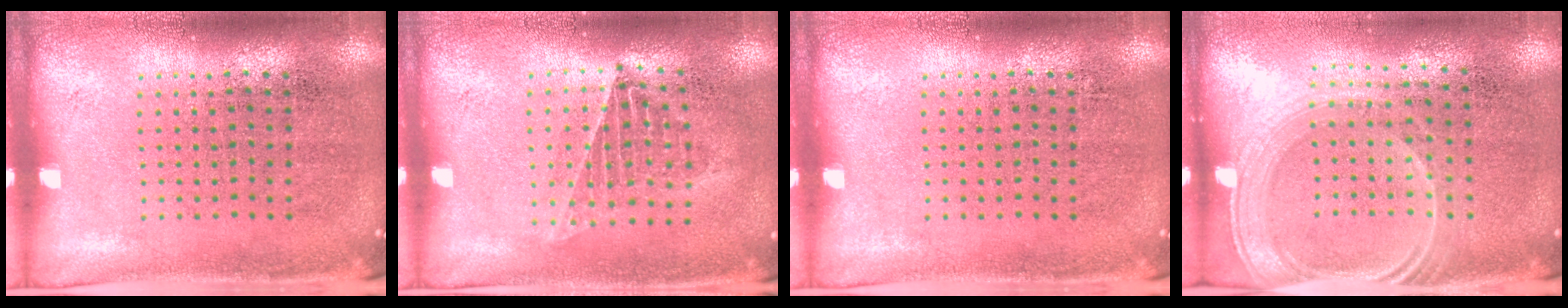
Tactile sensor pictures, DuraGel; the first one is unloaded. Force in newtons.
{"total": 1.1, "press": 1.0, "slide": 0.2}
{"total": 0.0}
{"total": 1.6, "press": 1.4, "slide": 0.8}